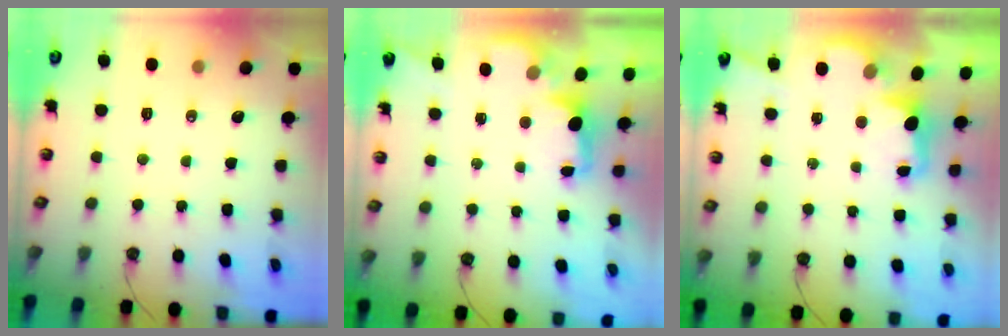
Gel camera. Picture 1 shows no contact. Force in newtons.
{"total": 2.1, "press": 1.9, "slide": 0.8}
{"total": 2.7, "press": 2.5, "slide": 0.8}